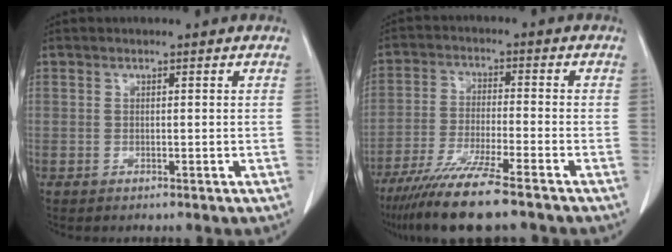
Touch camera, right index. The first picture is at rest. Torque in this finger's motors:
{"motor_torque": [0.50, -0.51, 0.55, 0.21]}